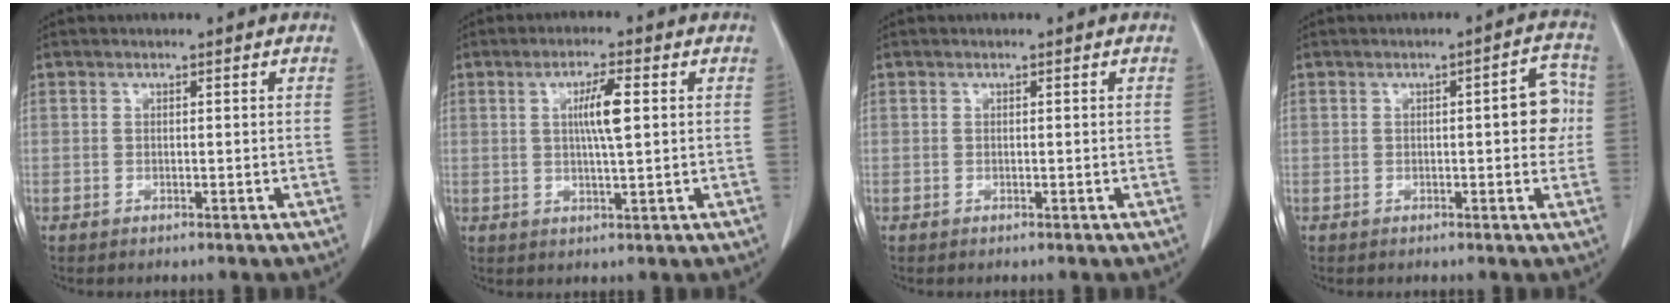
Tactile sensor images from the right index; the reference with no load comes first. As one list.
[{"total": 5.3, "force": [1.0, 0.3, 5.2], "torque": [-0.095, -0.001, 0.019]}, {"total": 0.0}, {"total": 5.3, "force": [0.2, 1.5, 5.1], "torque": [-0.058, 0.013, -0.002]}]